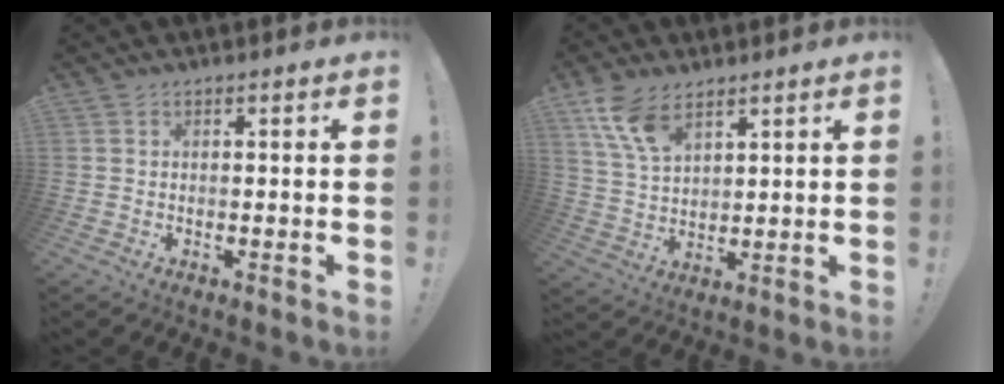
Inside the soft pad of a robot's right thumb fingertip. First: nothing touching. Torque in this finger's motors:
{"motor_torque": [1.17, 1.51, 0.86, 0.62, 0.08]}